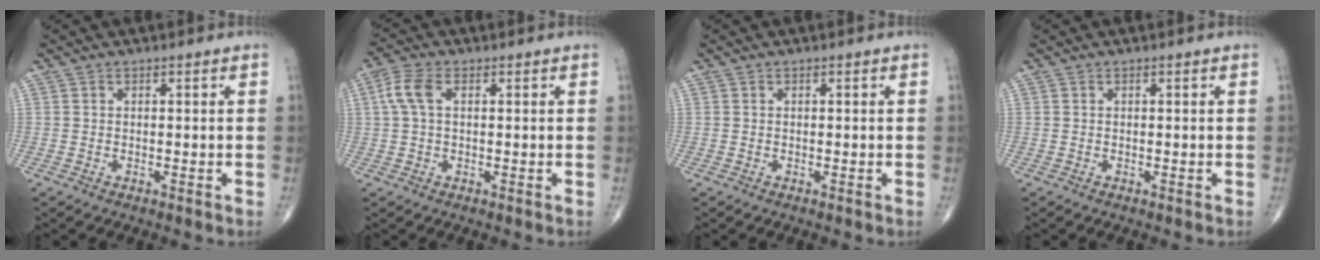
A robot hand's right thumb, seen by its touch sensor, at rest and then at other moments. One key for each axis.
{"total": 5.0, "fx": 1.1, "fy": 2.7, "fz": 4.1, "tx": -0.105, "ty": 0.018, "tz": 0.019}
{"total": 0.0}
{"total": 0.0}